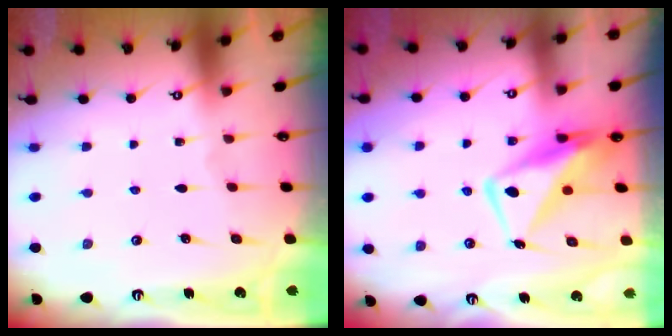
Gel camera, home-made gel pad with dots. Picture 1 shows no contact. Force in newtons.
{"total": 11.1, "press": 11.0, "slide": 1.2}